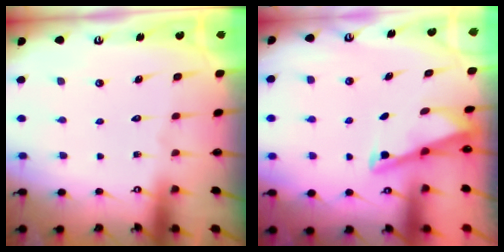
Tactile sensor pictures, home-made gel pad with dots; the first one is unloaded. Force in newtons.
{"total": 2.9, "press": 2.8, "slide": 0.4}